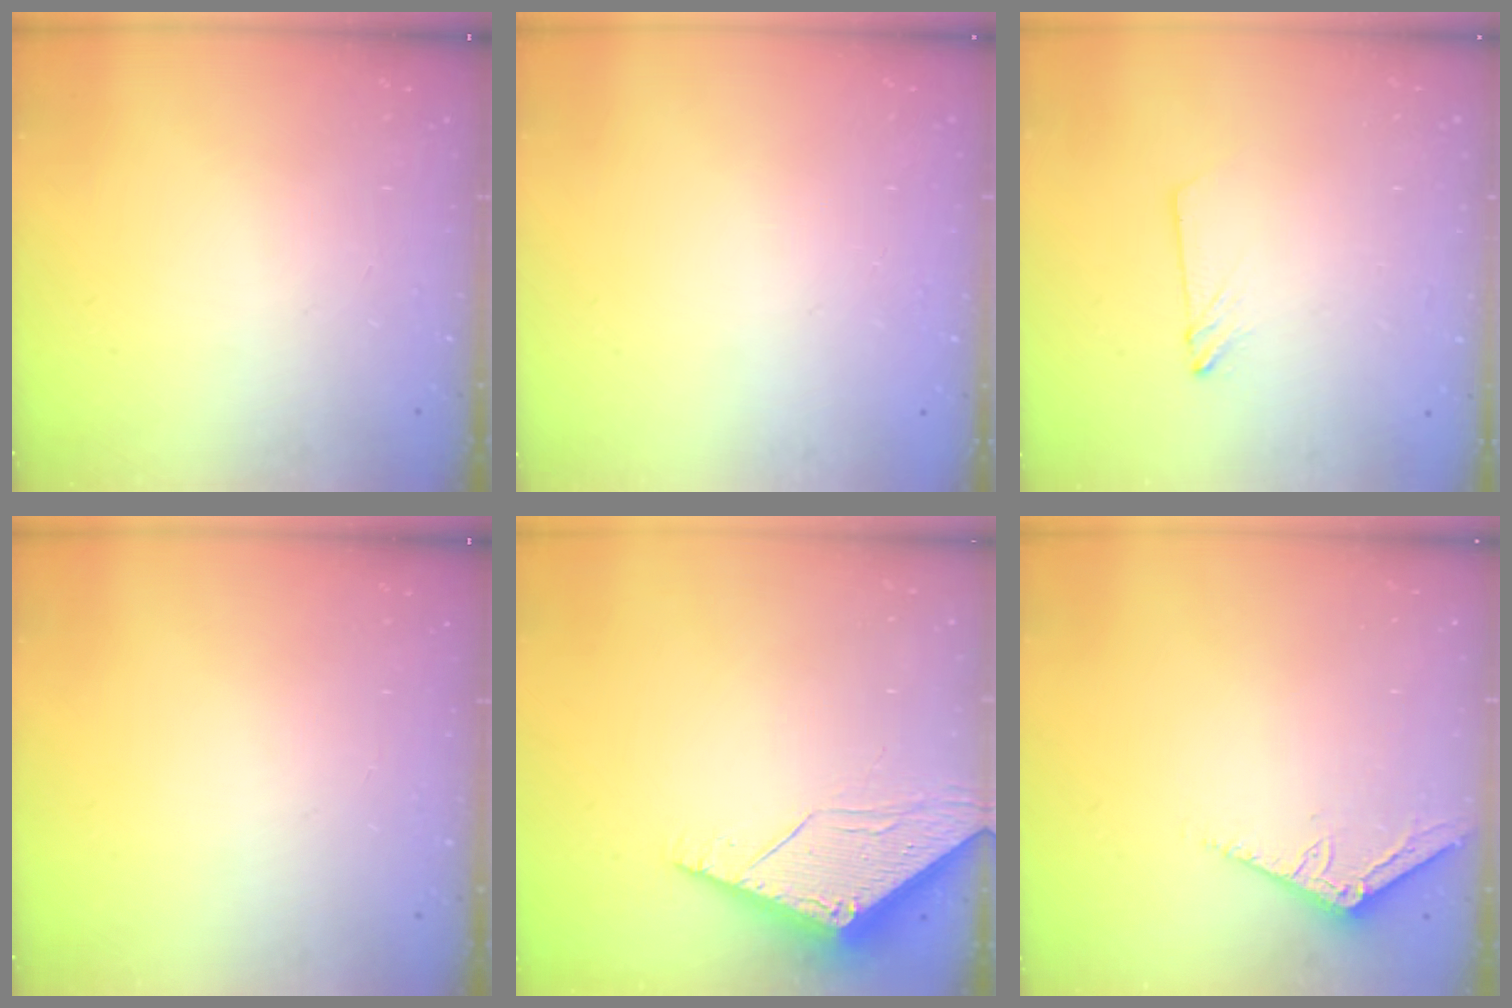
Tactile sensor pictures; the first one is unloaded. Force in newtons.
{"total": 0.0}
{"total": 2.4, "press": 2.4, "slide": 0.2}
{"total": 0.0}
{"total": 6.2, "press": 6.2, "slide": 0.5}
{"total": 3.6, "press": 3.6, "slide": 0.4}